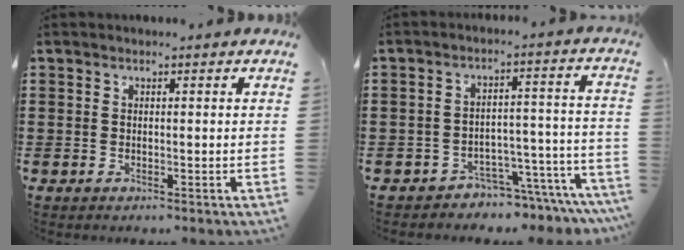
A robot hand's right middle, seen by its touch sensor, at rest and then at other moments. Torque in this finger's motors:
{"motor_torque": [1.42, -0.72, 0.10, 0.03]}